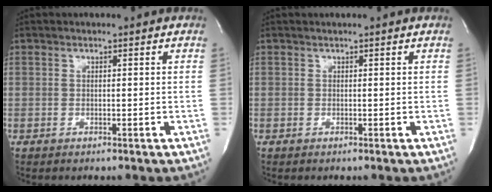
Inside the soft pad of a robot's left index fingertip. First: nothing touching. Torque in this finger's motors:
{"motor_torque": [0.92, 0.44, 0.00, -0.01]}